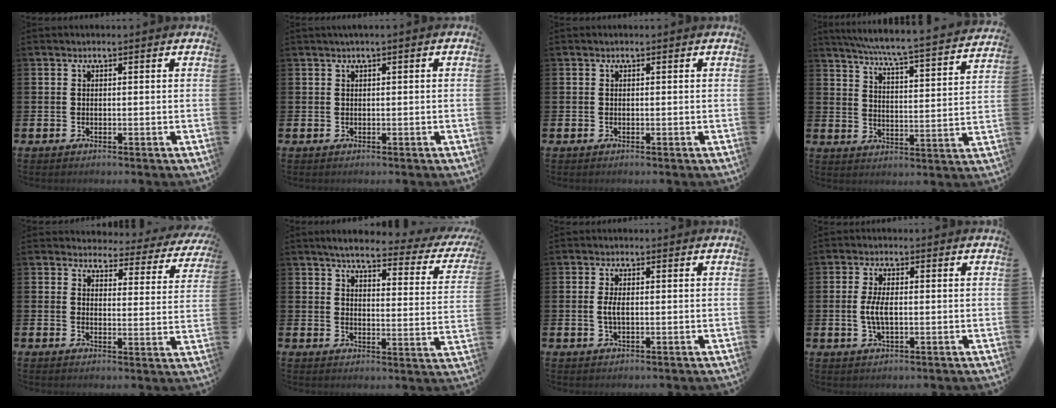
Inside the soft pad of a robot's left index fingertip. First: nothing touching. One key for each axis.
{"total": 0.6, "fx": 0.1, "fy": 0.0, "fz": 0.5, "tx": -0.018, "ty": 0.006, "tz": 0.004}
{"total": 0.0}
{"total": 6.5, "fx": 6.1, "fy": -0.3, "fz": 2.2, "tx": -0.064, "ty": -0.053, "tz": 0.102}
{"total": 3.3, "fx": 3.0, "fy": 1.2, "fz": 0.3, "tx": -0.013, "ty": -0.033, "tz": 0.044}
{"total": 4.6, "fx": 3.8, "fy": 1.0, "fz": 2.4, "tx": -0.051, "ty": -0.032, "tz": 0.053}
{"total": 2.3, "fx": 0.1, "fy": 0.9, "fz": 2.1, "tx": -0.038, "ty": 0.002, "tz": -0.001}
{"total": 3.9, "fx": 0.0, "fy": 1.7, "fz": 3.5, "tx": -0.071, "ty": 0.003, "tz": -0.005}